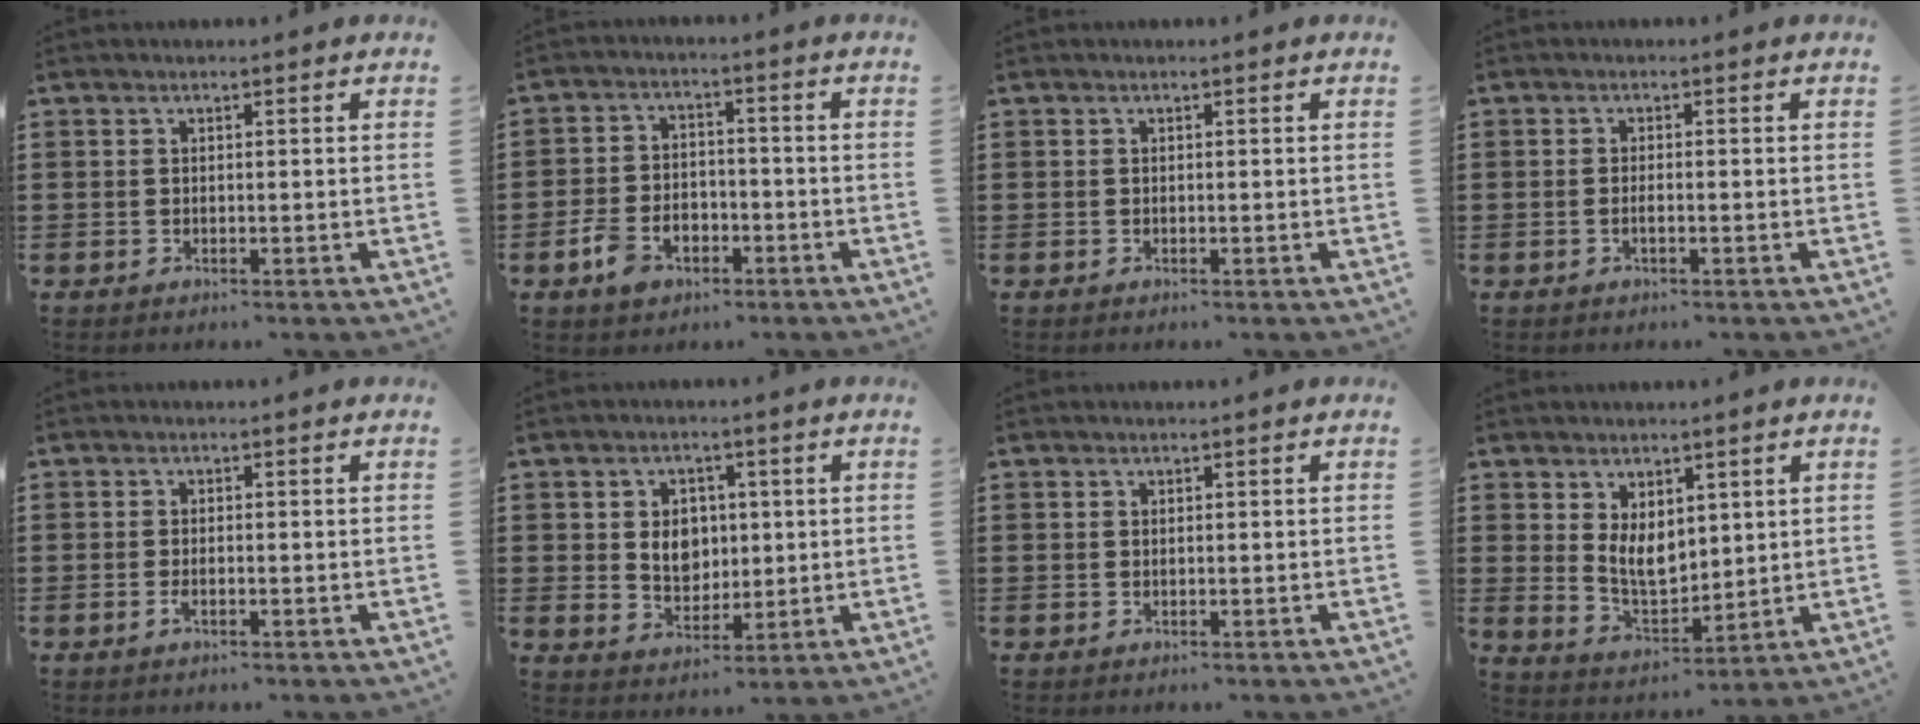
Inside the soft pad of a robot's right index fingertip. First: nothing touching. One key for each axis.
{"total": 5.1, "fx": -3.1, "fy": 3.3, "fz": 2.4, "tx": -0.071, "ty": 0.005, "tz": -0.066}
{"total": 0.0}
{"total": 1.0, "fx": -0.4, "fy": 0.2, "fz": 0.9, "tx": -0.018, "ty": -0.003, "tz": -0.007}
{"total": 1.2, "fx": -0.6, "fy": 0.3, "fz": 1.0, "tx": -0.029, "ty": -0.007, "tz": -0.011}
{"total": 5.4, "fx": 0.8, "fy": 4.4, "fz": 2.9, "tx": -0.056, "ty": 0.008, "tz": 0.010}
{"total": 0.0}
{"total": 5.8, "fx": 2.2, "fy": 3.7, "fz": 3.9, "tx": -0.078, "ty": -0.001, "tz": 0.041}